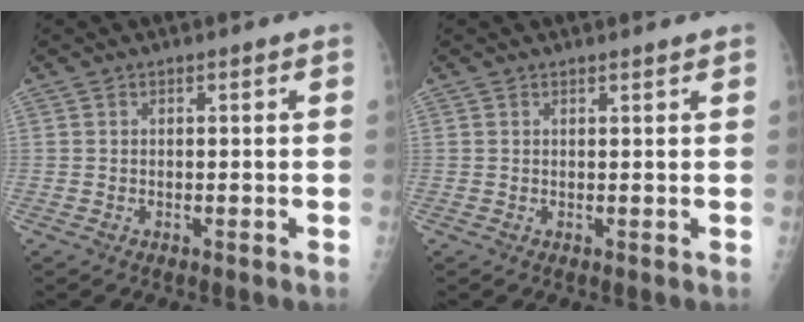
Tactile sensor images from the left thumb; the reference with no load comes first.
{"total": 0.7, "force": [0.7, -0.1, 0.2], "torque": [-0.003, -0.003, 0.012]}